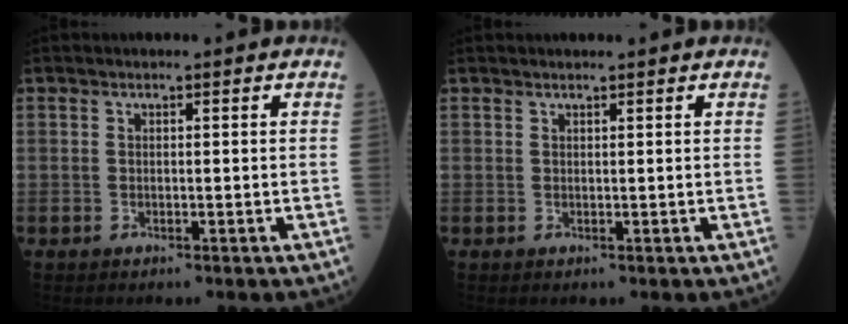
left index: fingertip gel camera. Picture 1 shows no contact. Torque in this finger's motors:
{"motor_torque": [0.33, 0.07, 0.05, 0.01]}